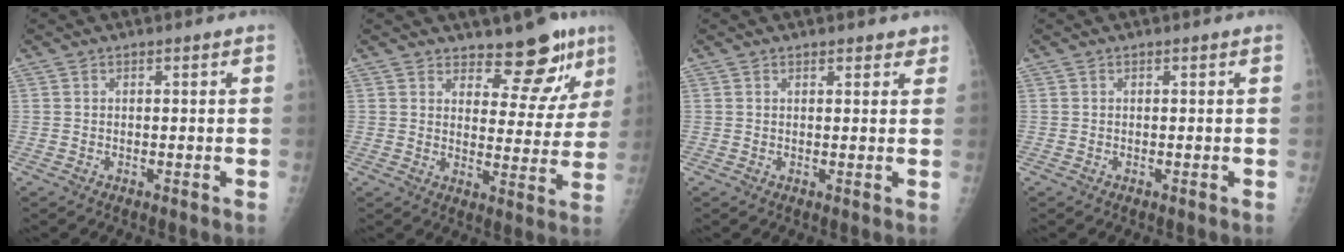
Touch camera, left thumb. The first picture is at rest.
{"total": 9.6, "force": [7.5, 4.0, 4.3], "torque": [-0.021, -0.060, 0.103]}
{"total": 2.3, "force": [1.8, 1.0, 0.9], "torque": [0.010, -0.005, 0.017]}
{"total": 0.0}